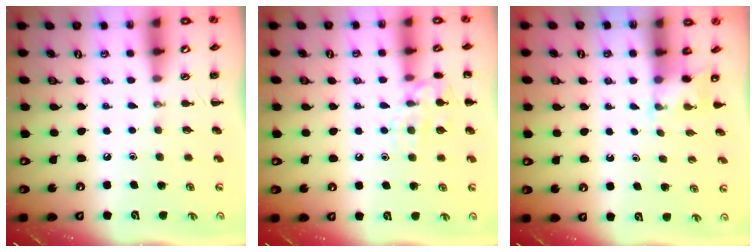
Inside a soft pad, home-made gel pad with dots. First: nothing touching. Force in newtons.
{"total": 11.1, "press": 11.0, "slide": 1.2}
{"total": 2.2, "press": 2.1, "slide": 0.7}